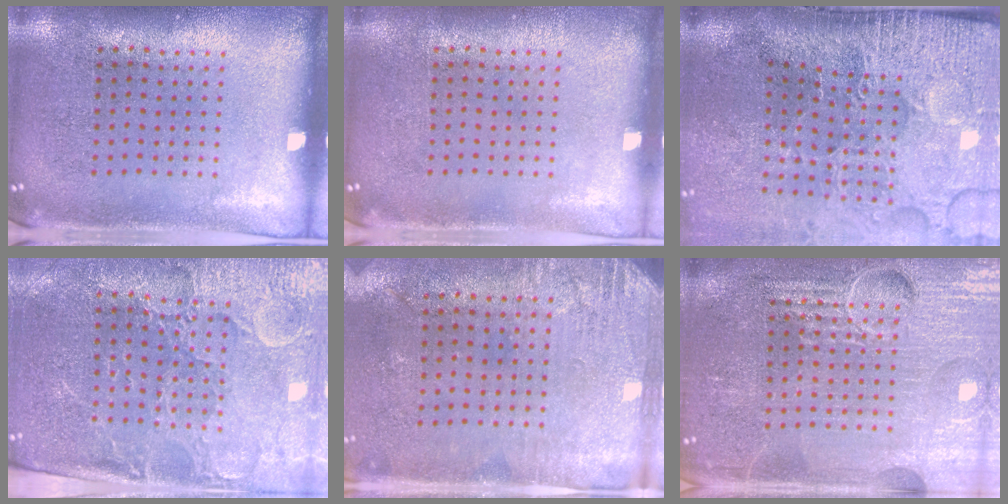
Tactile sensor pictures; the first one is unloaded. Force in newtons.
{"total": 0.0}
{"total": 5.2, "press": 4.1, "slide": 3.2}
{"total": 3.4, "press": 3.3, "slide": 1.0}
{"total": 2.8, "press": 2.4, "slide": 1.5}
{"total": 7.2, "press": 7.2, "slide": 0.9}